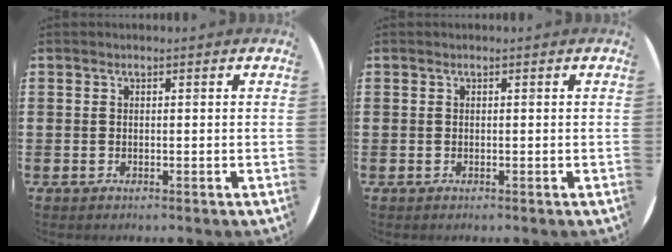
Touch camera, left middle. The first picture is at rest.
{"total": 0.0}